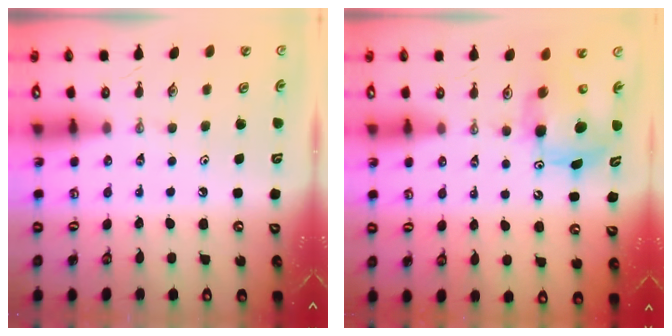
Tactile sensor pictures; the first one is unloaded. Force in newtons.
{"total": 8.8, "press": 8.8, "slide": 0.6}